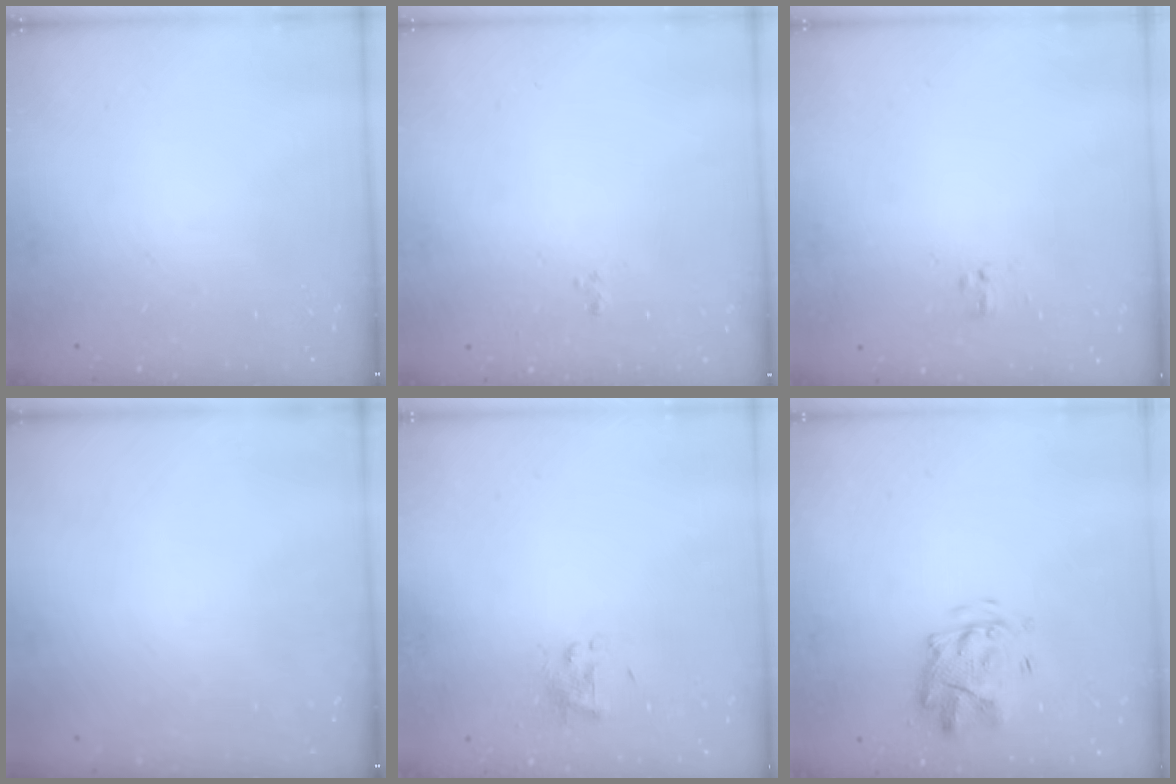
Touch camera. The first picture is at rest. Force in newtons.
{"total": 0.6, "press": 0.2, "slide": 0.5}
{"total": 1.4, "press": 1.3, "slide": 0.7}
{"total": 0.0}
{"total": 2.5, "press": 2.5, "slide": 0.6}
{"total": 3.9, "press": 3.5, "slide": 1.7}